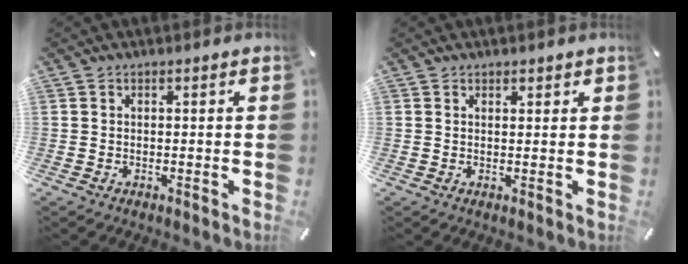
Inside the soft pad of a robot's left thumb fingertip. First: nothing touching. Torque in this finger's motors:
{"motor_torque": [-0.33, -0.22, 0.00, 0.11, -0.02]}